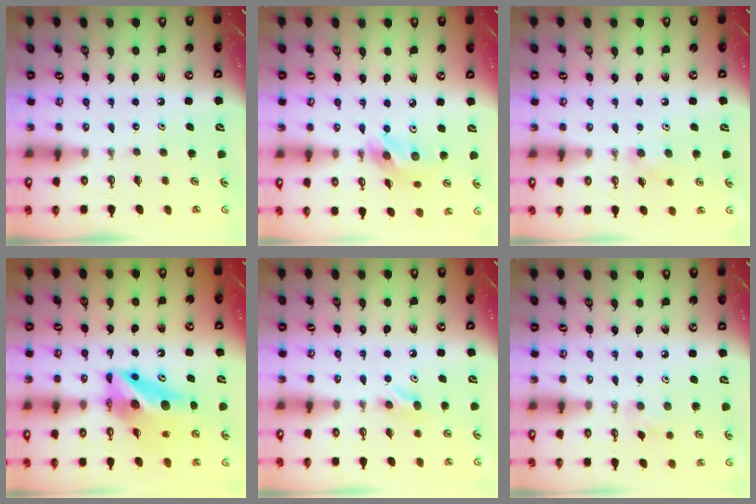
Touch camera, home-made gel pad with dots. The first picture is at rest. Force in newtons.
{"total": 9.8, "press": 9.8, "slide": 0.8}
{"total": 5.8, "press": 5.4, "slide": 2.3}
{"total": 12.8, "press": 12.8, "slide": 1.3}
{"total": 3.8, "press": 3.8, "slide": 0.5}
{"total": 6.4, "press": 6.4, "slide": 1.0}